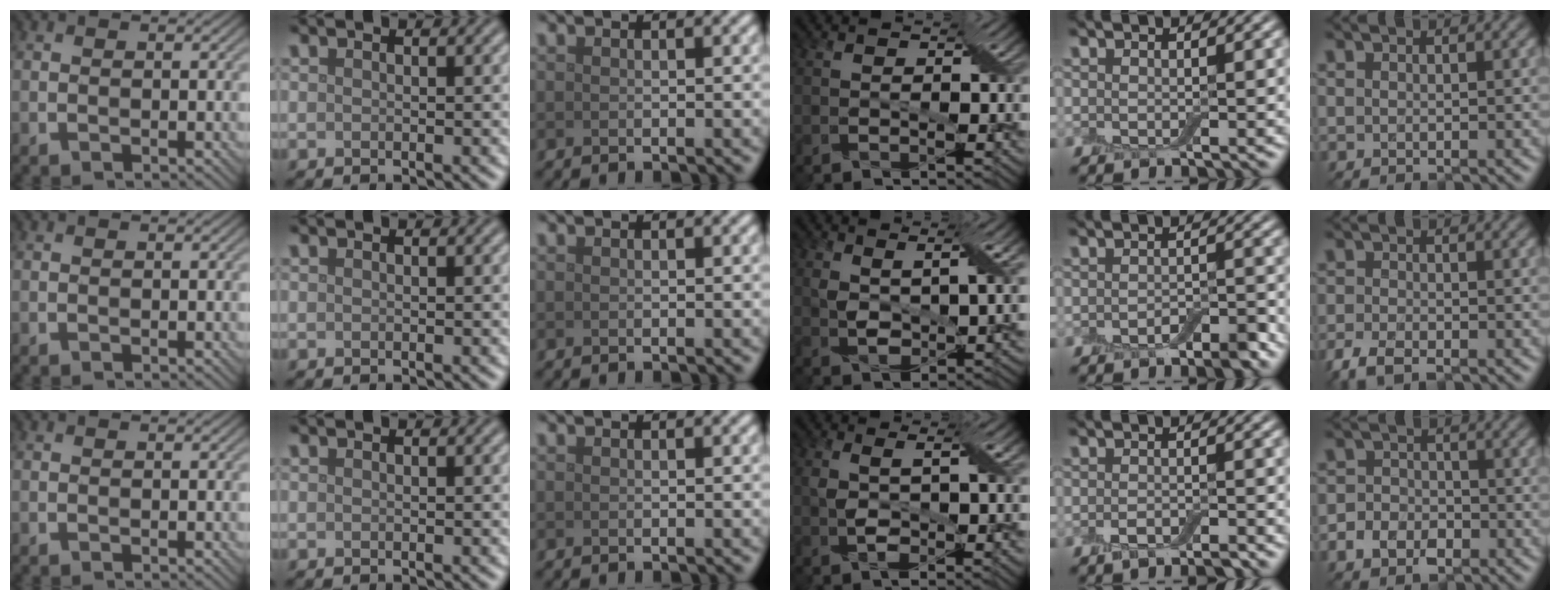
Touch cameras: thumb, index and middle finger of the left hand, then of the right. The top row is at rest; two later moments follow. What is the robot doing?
{"motion": "squeeze", "object": "air blower"}